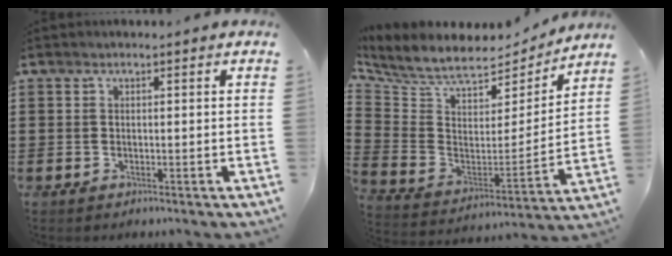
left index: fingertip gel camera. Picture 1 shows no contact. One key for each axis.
{"total": 7.7, "fx": 6.7, "fy": 2.6, "fz": 2.8, "tx": -0.092, "ty": -0.044, "tz": 0.115}